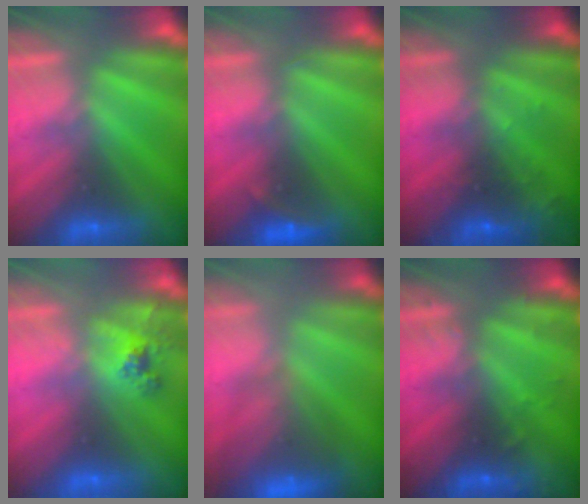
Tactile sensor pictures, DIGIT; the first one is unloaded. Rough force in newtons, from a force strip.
{"total": 2.6}
{"total": 8.8}
{"total": 2.6}
{"total": 9.4}
{"total": 2.9}